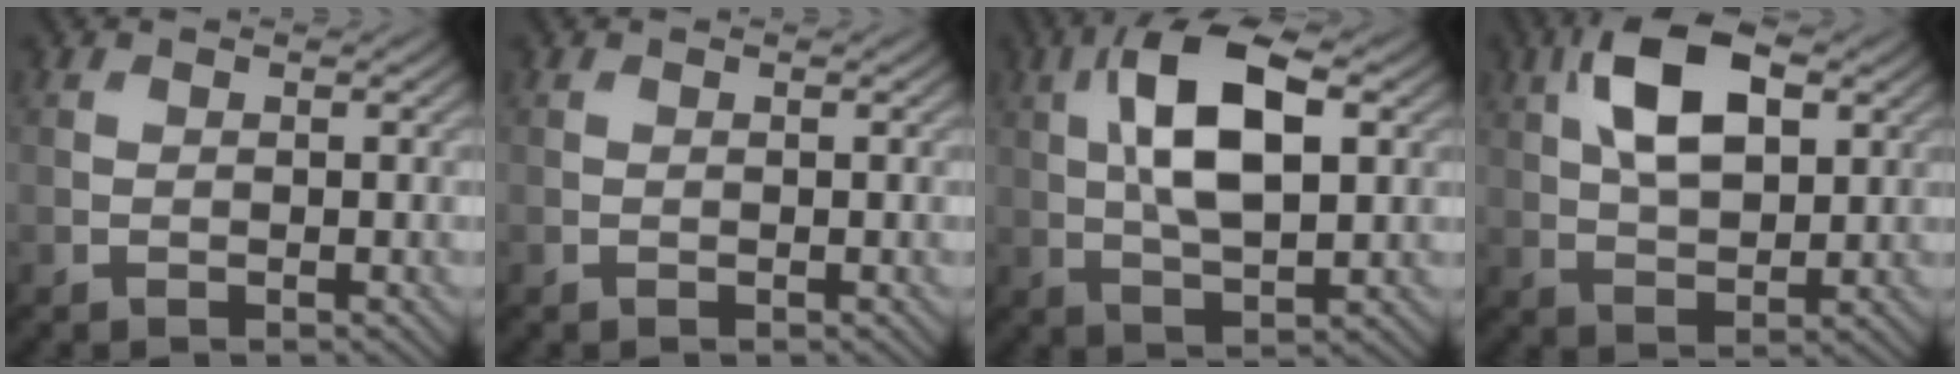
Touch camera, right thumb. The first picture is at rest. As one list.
[{"total": 0.0}, {"total": 11.8, "force": [2.6, 5.1, 10.3], "torque": [-0.196, 0.011, 0.041]}, {"total": 10.9, "force": [3.8, 5.5, 8.6], "torque": [-0.173, 0.017, 0.065]}]